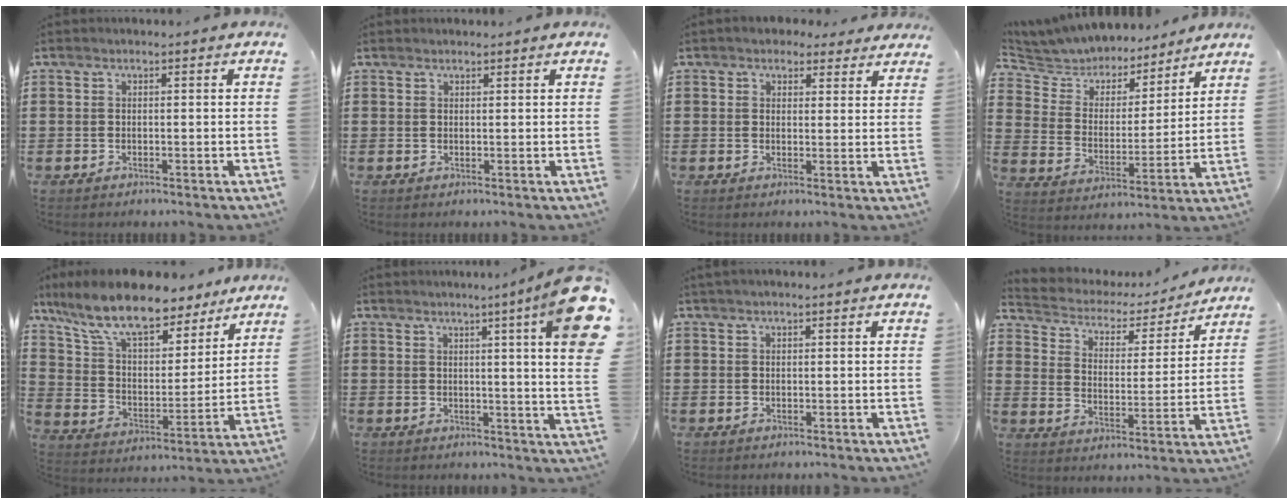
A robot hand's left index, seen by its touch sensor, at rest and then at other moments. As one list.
[{"total": 0.8, "force": [0.8, 0.2, 0.1], "torque": [-0.003, 0.000, 0.015]}, {"total": 2.9, "force": [2.4, 1.6, 0.5], "torque": [-0.012, 0.001, 0.043]}, {"total": 5.8, "force": [5.4, 1.9, 0.2], "torque": [-0.041, -0.037, 0.092]}, {"total": 12.5, "force": [10.3, 3.5, 6.2], "torque": [-0.155, -0.050, 0.184]}, {"total": 9.5, "force": [4.9, 0.0, 8.1], "torque": [-0.124, -0.033, 0.076]}, {"total": 0.5, "force": [0.3, 0.2, 0.4], "torque": [-0.008, 0.004, 0.005]}, {"total": 3.0, "force": [2.6, 1.4, 0.5], "torque": [-0.032, -0.021, 0.034]}]